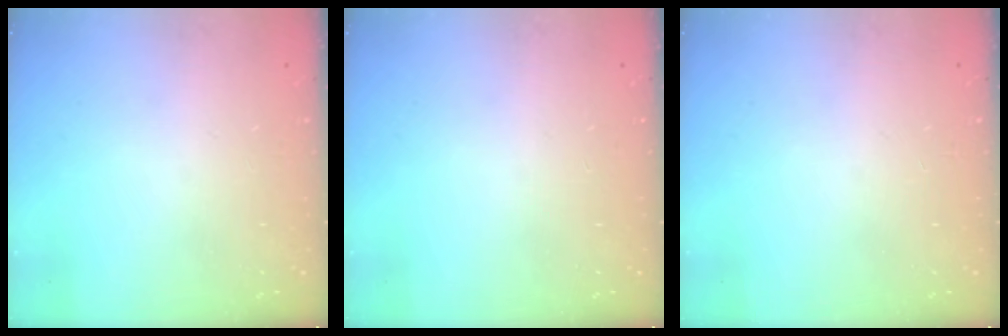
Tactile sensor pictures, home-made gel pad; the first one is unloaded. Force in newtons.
{"total": 0.0}
{"total": 9.6, "press": 2.1, "slide": 9.4}